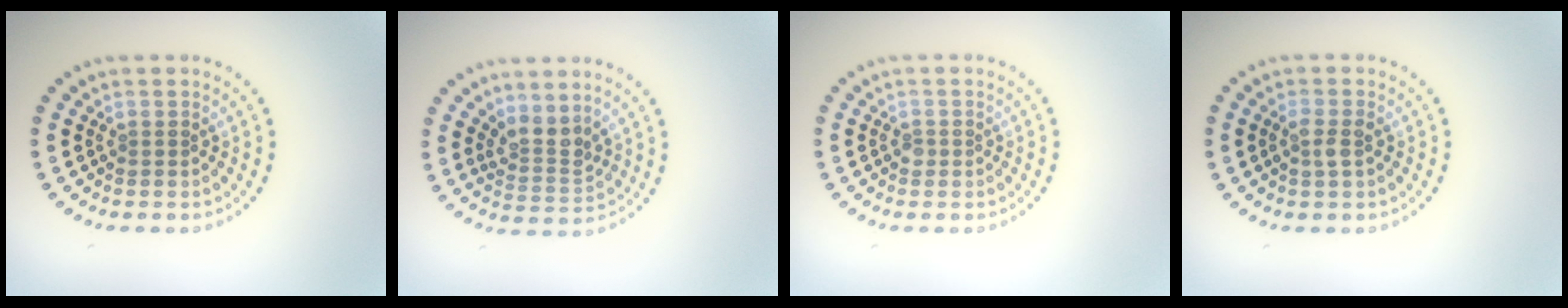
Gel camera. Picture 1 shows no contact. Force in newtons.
{"total": 2.6, "press": 2.0, "slide": 1.7}
{"total": 0.6, "press": 0.4, "slide": 0.4}
{"total": 1.6, "press": 1.6, "slide": 0.4}